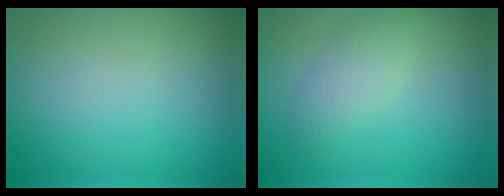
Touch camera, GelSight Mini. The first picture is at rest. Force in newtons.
{"total": 2.5, "press": 2.5, "slide": 0.0}